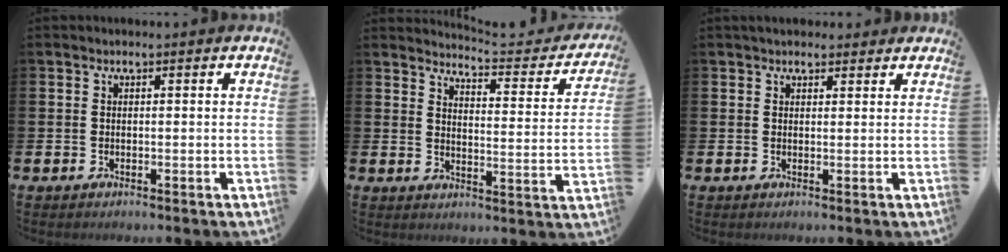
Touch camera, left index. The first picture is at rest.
{"total": 4.2, "force": [4.1, 0.3, 0.8], "torque": [-0.018, -0.041, 0.063]}
{"total": 2.2, "force": [2.1, 0.9, 0.1], "torque": [0.007, -0.005, 0.035]}